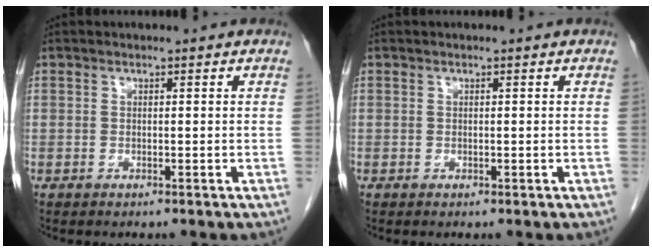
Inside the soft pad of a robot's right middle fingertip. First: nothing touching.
{"total": 0.0}